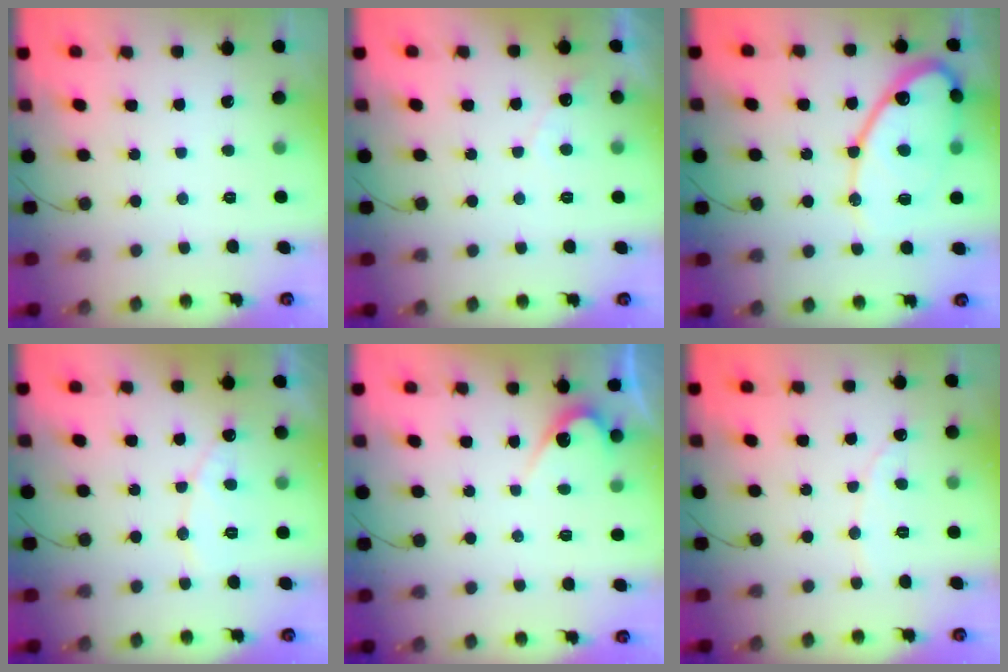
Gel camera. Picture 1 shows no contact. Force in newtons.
{"total": 4.0, "press": 4.0, "slide": 0.2}
{"total": 16.3, "press": 16.2, "slide": 1.4}
{"total": 7.9, "press": 7.9, "slide": 0.7}
{"total": 4.1, "press": 4.1, "slide": 0.3}
{"total": 2.1, "press": 2.1, "slide": 0.1}